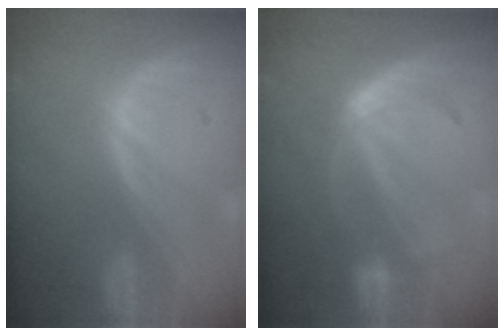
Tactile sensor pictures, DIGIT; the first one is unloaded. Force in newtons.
{"total": 5.1, "press": 5.0, "slide": 0.8}